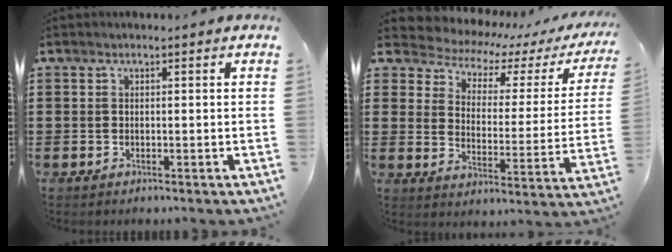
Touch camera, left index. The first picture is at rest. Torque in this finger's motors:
{"motor_torque": [2.14, 0.00, 0.61, -0.01]}